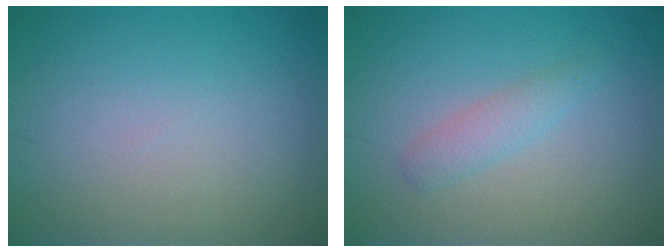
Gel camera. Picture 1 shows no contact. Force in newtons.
{"total": 1.7, "press": 1.7, "slide": 0.0}